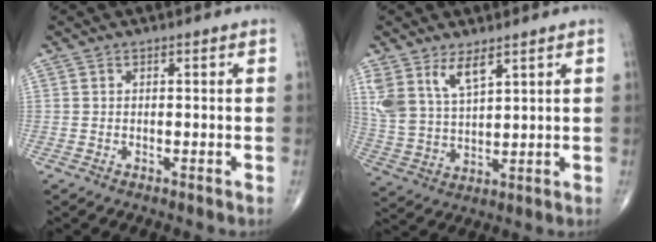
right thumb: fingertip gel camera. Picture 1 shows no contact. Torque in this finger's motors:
{"motor_torque": [-0.57, 0.97, 0.70, 0.78, 0.11]}